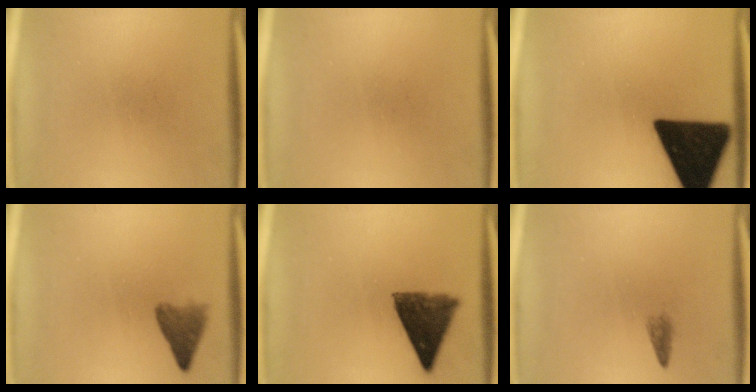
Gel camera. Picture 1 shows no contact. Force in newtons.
{"total": 0.0}
{"total": 19.1}
{"total": 3.5}
{"total": 9.6}
{"total": 1.1}